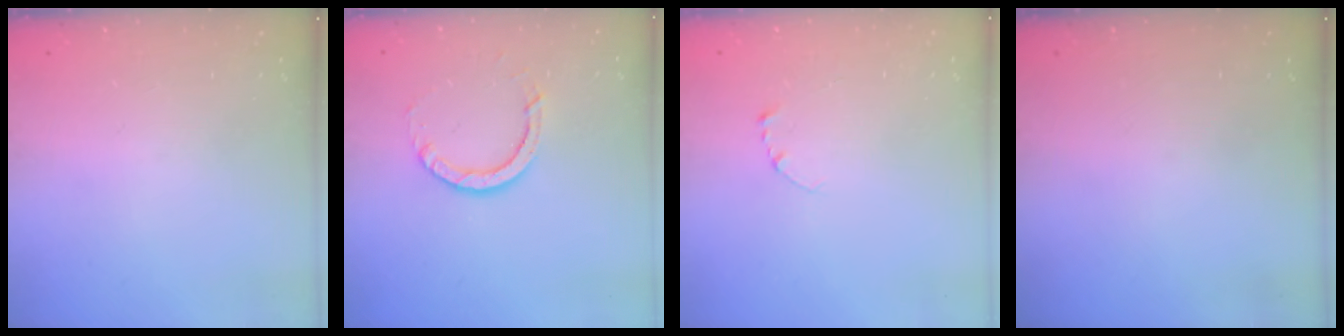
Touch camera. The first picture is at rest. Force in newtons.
{"total": 5.6, "press": 5.6, "slide": 0.4}
{"total": 2.7, "press": 2.7, "slide": 0.3}
{"total": 0.0}